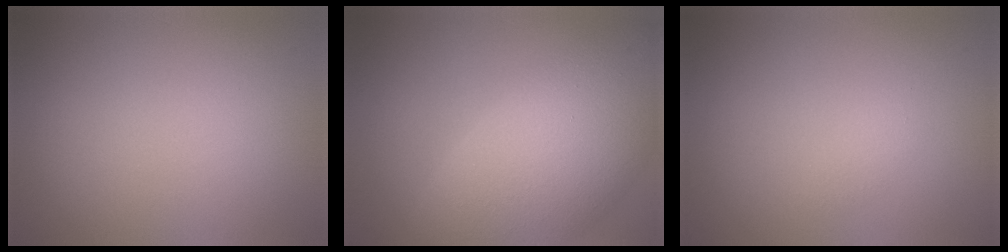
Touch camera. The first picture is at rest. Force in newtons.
{"total": 11.0, "press": 11.0, "slide": 0.8}
{"total": 0.6, "press": 0.6, "slide": 0.1}